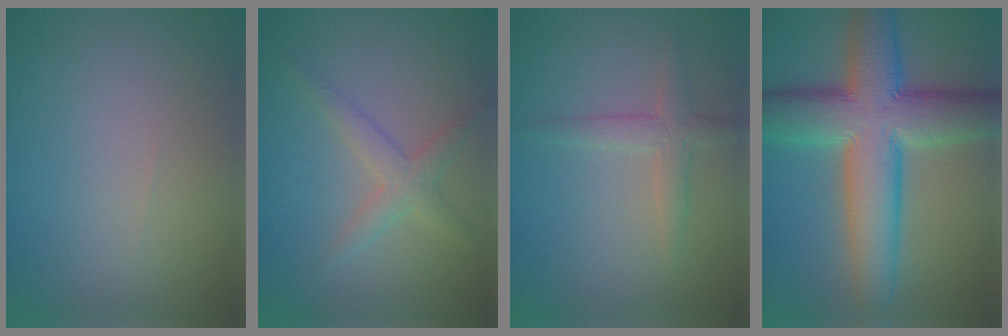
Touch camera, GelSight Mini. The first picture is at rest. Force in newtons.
{"total": 2.5, "press": 2.5, "slide": 0.1}
{"total": 2.1, "press": 2.1, "slide": 0.1}
{"total": 11.5, "press": 11.5, "slide": 0.3}